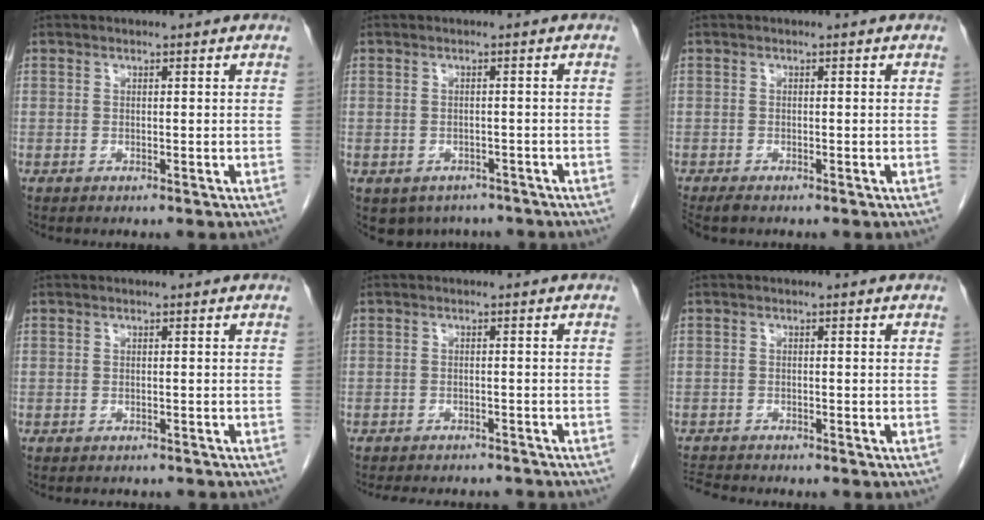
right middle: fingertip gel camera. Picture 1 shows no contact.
{"total": 7.1, "force": [-4.6, 5.1, 1.7], "torque": [-0.030, 0.001, -0.056]}
{"total": 2.0, "force": [-1.7, 0.5, 1.0], "torque": [-0.021, -0.007, -0.026]}
{"total": 3.5, "force": [-3.1, 1.3, 0.9], "torque": [-0.010, -0.001, -0.033]}
{"total": 10.2, "force": [-9.2, 3.1, 3.0], "torque": [-0.055, 0.005, -0.110]}
{"total": 4.2, "force": [-4.1, 0.2, 0.8], "torque": [-0.017, -0.017, -0.070]}